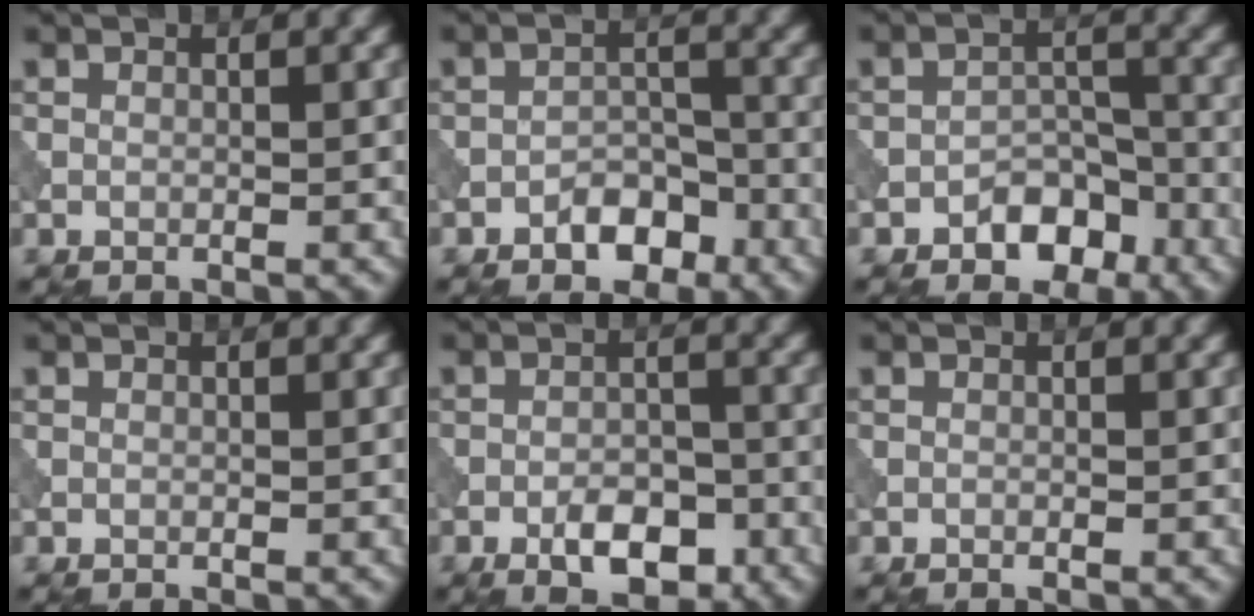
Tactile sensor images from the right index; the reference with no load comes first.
{"total": 3.3, "force": [-2.2, 1.8, 1.6], "torque": [-0.018, 0.008, -0.036]}
{"total": 3.9, "force": [-2.5, 2.4, 1.8], "torque": [-0.013, 0.006, -0.041]}
{"total": 0.0}
{"total": 4.5, "force": [-2.4, 2.2, 3.1], "torque": [-0.039, 0.002, -0.039]}
{"total": 0.0}